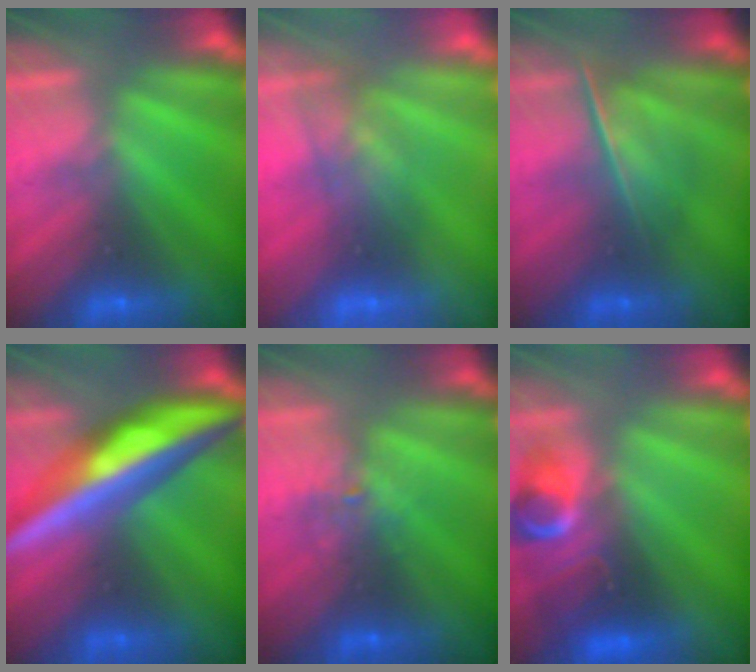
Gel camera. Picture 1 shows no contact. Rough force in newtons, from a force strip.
{"total": 2.7}
{"total": 2.3}
{"total": 7.0}
{"total": 2.1}
{"total": 6.2}